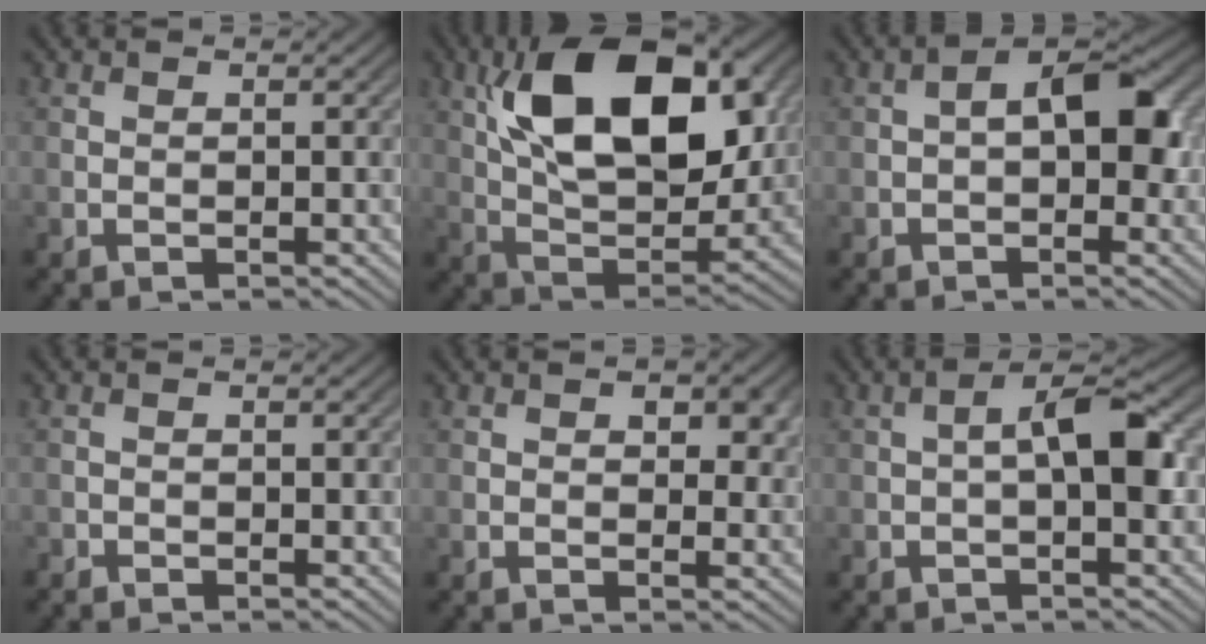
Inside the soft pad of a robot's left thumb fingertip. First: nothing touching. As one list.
[{"total": 16.2, "force": [5.5, 8.8, 12.5], "torque": [-0.223, 0.002, 0.097]}, {"total": 6.3, "force": [0.1, 3.3, 5.3], "torque": [-0.071, 0.012, -0.007]}, {"total": 0.6, "force": [-0.6, 0.2, 0.1], "torque": [0.001, -0.001, -0.011]}, {"total": 3.6, "force": [1.3, 2.0, 2.6], "torque": [-0.033, -0.003, 0.021]}, {"total": 5.0, "force": [-0.2, 1.4, 4.8], "torque": [-0.080, 0.017, -0.010]}]